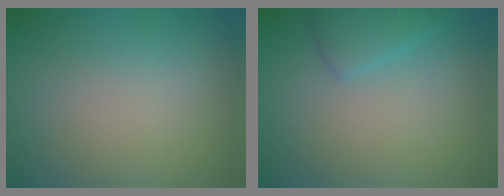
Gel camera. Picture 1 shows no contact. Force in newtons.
{"total": 2.0, "press": 2.0, "slide": 0.2}